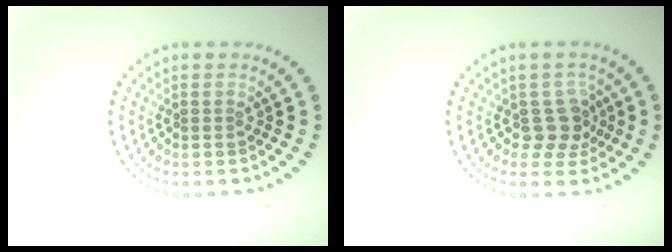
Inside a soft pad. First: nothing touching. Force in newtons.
{"total": 2.6, "press": 2.1, "slide": 1.6}